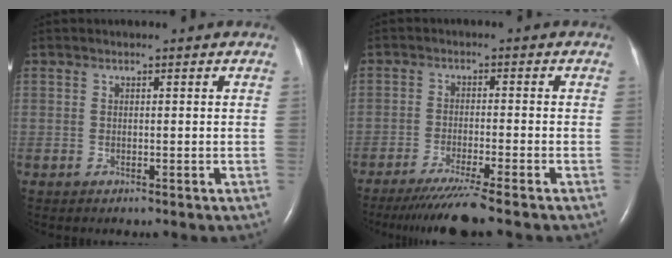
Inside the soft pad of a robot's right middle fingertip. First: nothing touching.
{"total": 7.8, "force": [-6.3, -1.5, 4.3], "torque": [-0.065, -0.029, -0.106]}